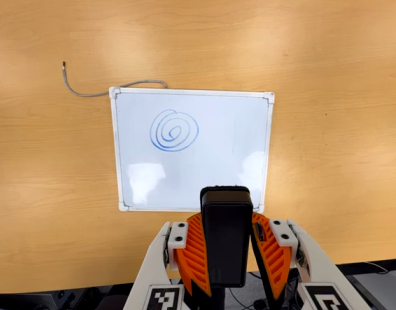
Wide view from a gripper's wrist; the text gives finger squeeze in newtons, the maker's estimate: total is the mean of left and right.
{"total": 9.7, "left": 7.8, "right": 11.5}